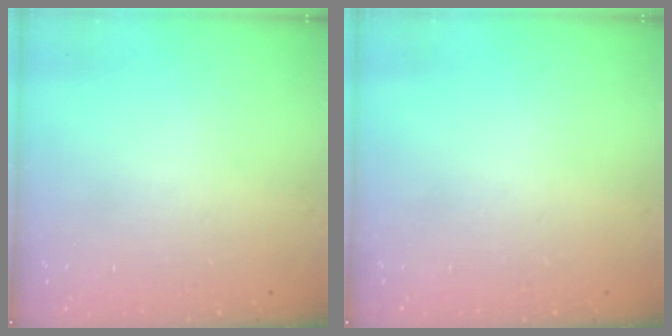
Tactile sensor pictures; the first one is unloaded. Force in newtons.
{"total": 0.0}